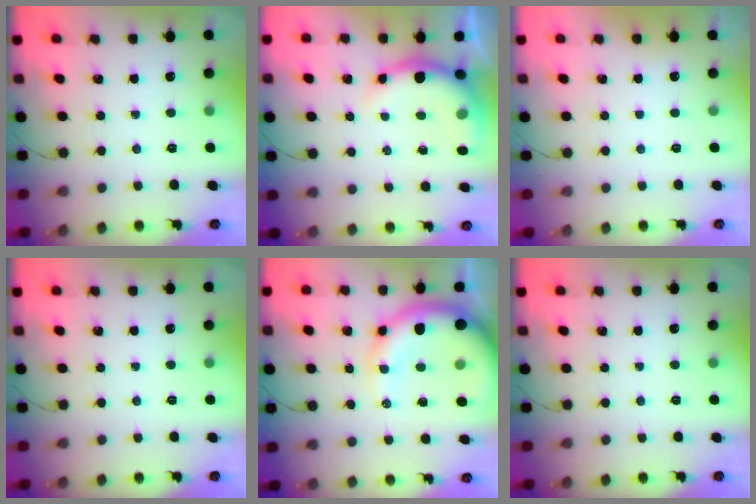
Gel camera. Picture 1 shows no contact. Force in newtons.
{"total": 7.3, "press": 7.2, "slide": 1.2}
{"total": 3.0, "press": 3.0, "slide": 0.1}
{"total": 0.0}
{"total": 15.3, "press": 14.9, "slide": 3.4}
{"total": 0.0}